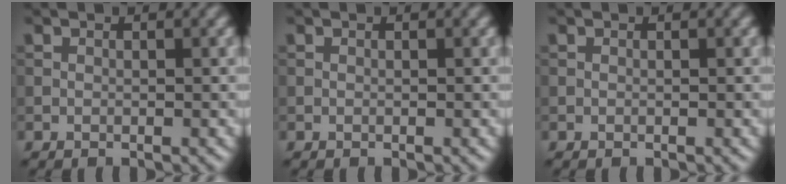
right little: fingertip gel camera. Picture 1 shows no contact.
{"total": 0.0}
{"total": 0.0}